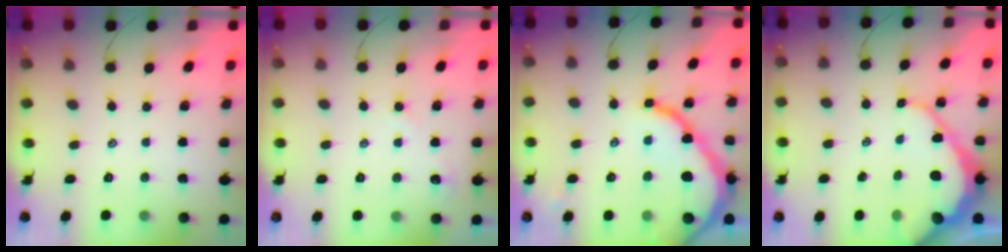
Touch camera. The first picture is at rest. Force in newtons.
{"total": 2.4, "press": 2.4, "slide": 0.4}
{"total": 16.4, "press": 16.3, "slide": 1.8}
{"total": 12.4, "press": 12.3, "slide": 1.4}